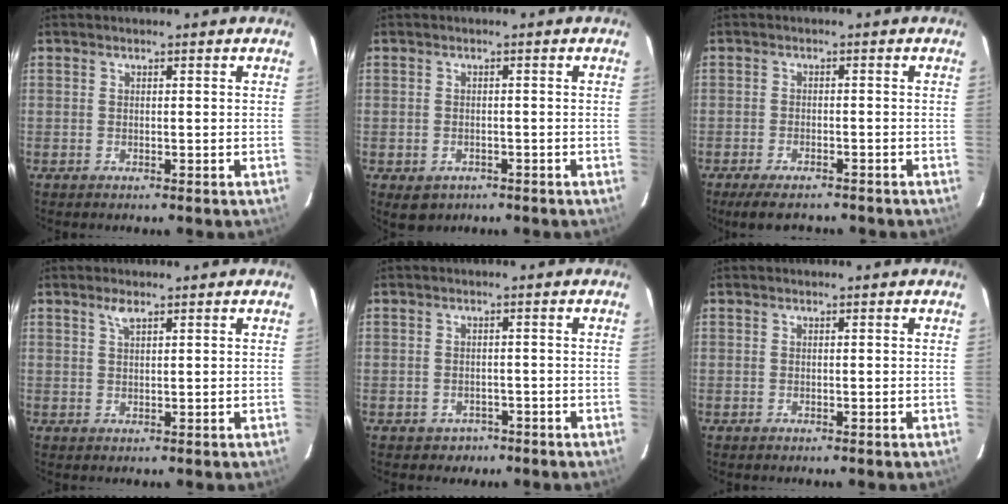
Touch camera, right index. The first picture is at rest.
{"total": 3.7, "force": [-1.9, 2.9, 1.3], "torque": [-0.030, -0.005, -0.020]}
{"total": 6.8, "force": [-5.7, 2.1, 3.2], "torque": [-0.075, -0.017, -0.091]}
{"total": 1.7, "force": [1.2, 0.5, 1.1], "torque": [-0.021, 0.005, 0.023]}
{"total": 3.4, "force": [-1.9, 2.7, 0.2], "torque": [-0.014, 0.007, -0.021]}
{"total": 0.0}